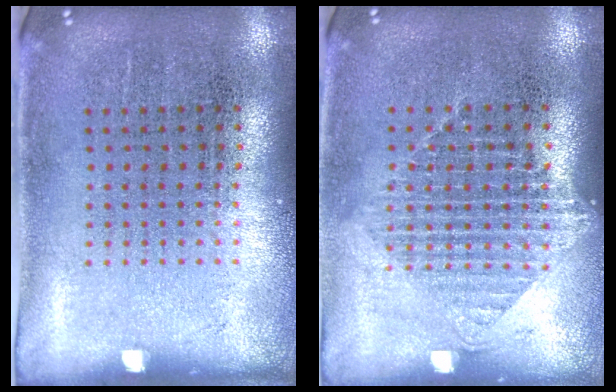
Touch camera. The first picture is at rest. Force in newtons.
{"total": 1.1, "press": 1.0, "slide": 0.5}